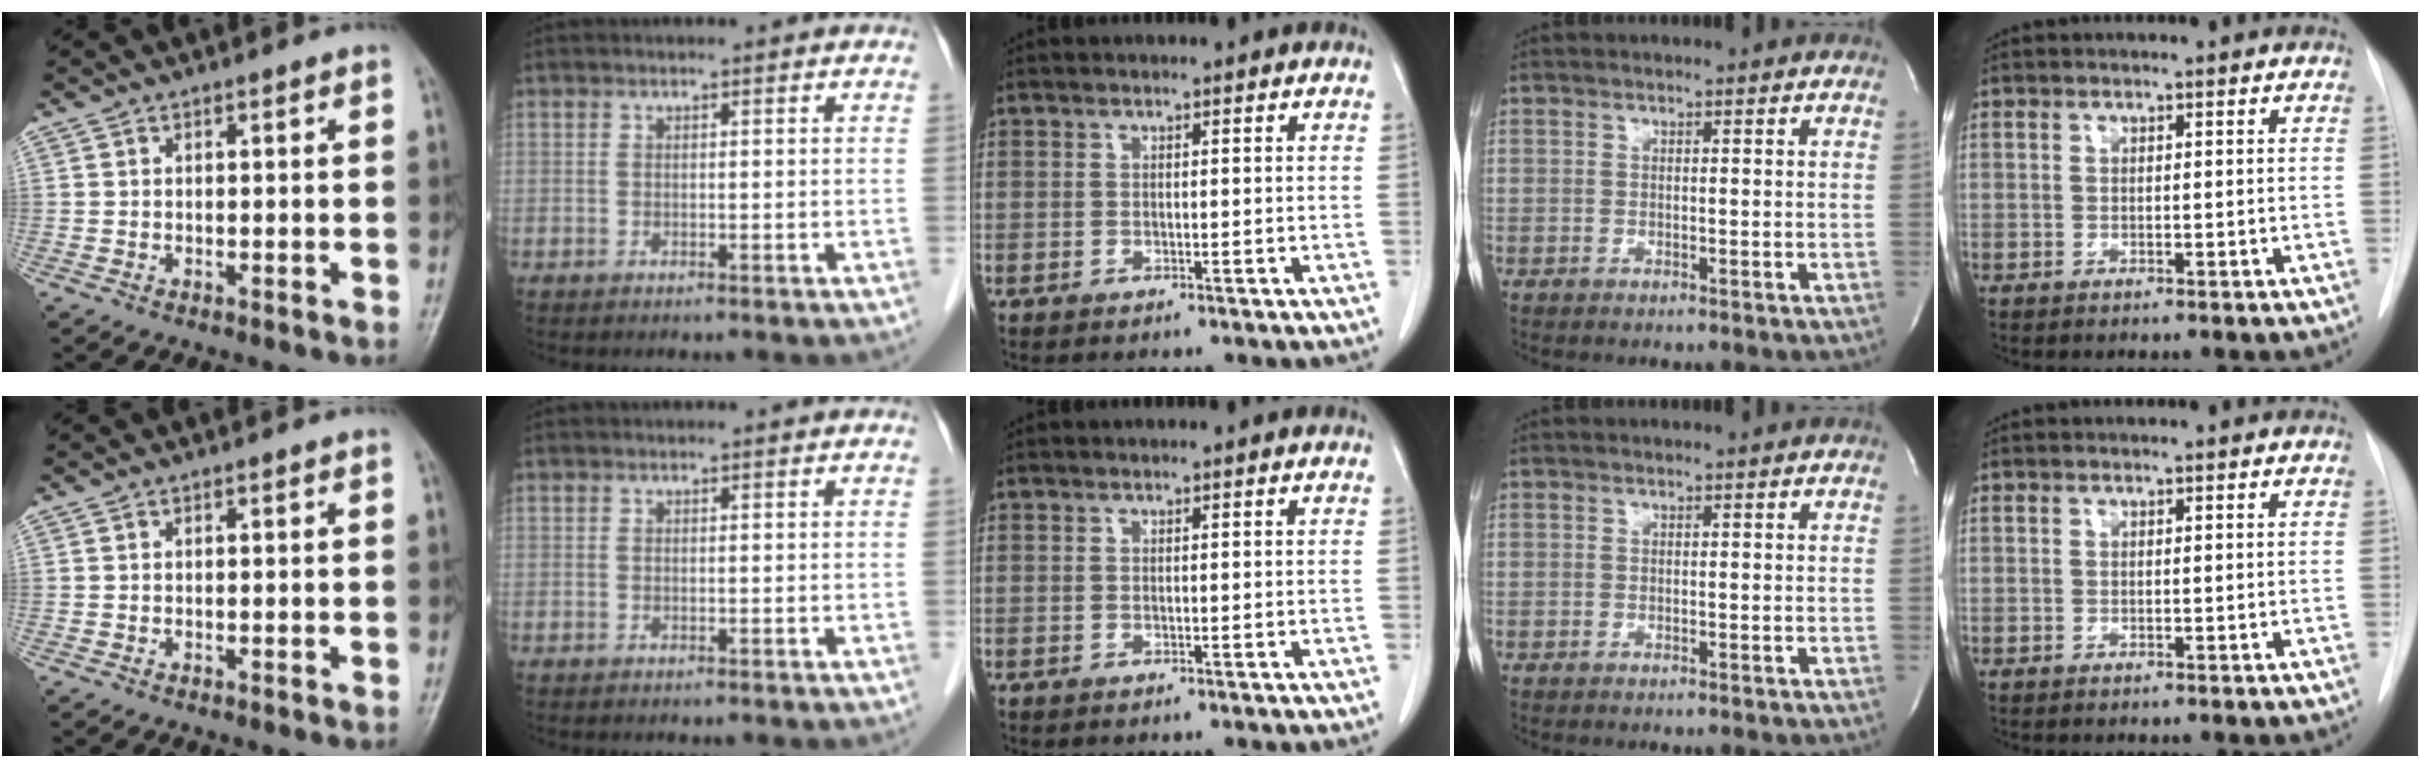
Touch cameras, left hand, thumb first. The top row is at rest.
{}